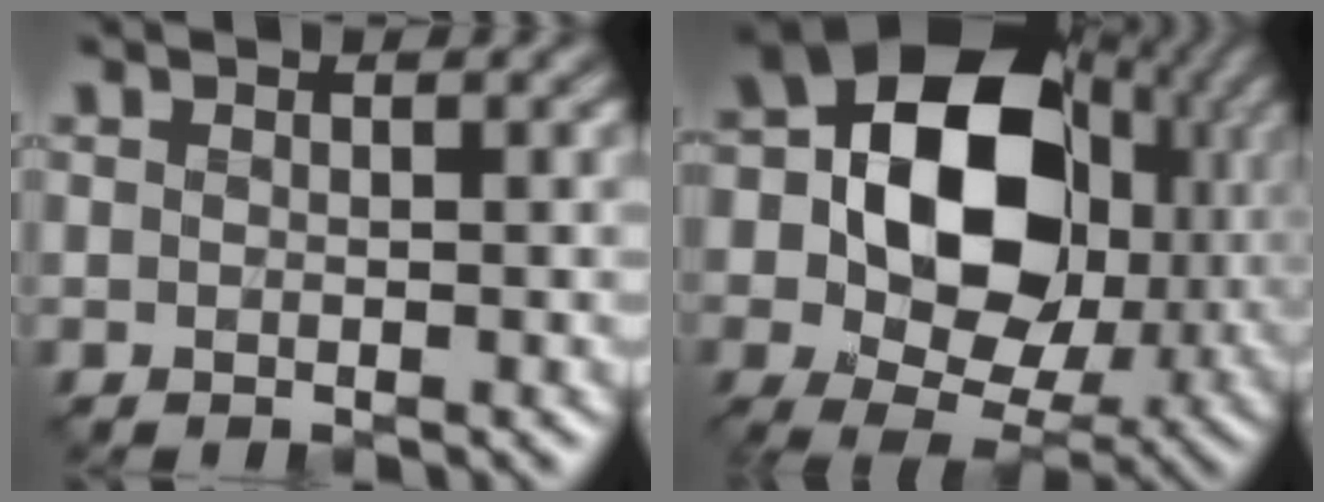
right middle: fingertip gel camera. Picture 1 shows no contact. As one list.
[{"total": 15.4, "force": [1.9, 11.4, 10.2], "torque": [-0.158, 0.008, 0.024]}]